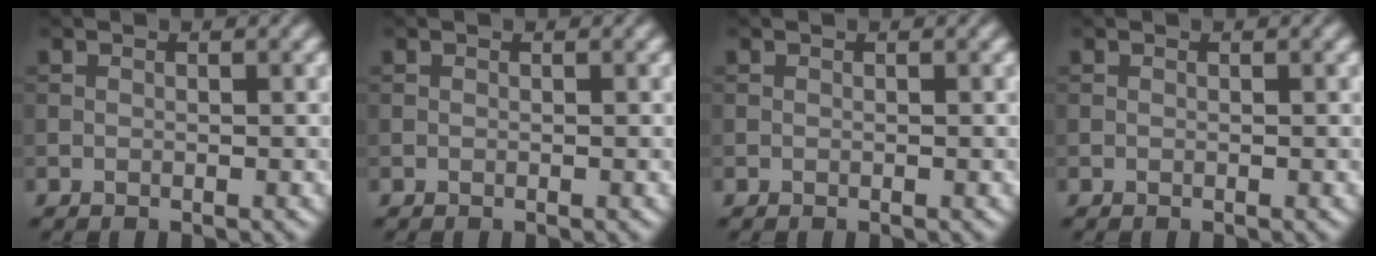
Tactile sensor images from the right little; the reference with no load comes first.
{"total": 0.0}
{"total": 0.0}
{"total": 0.0}